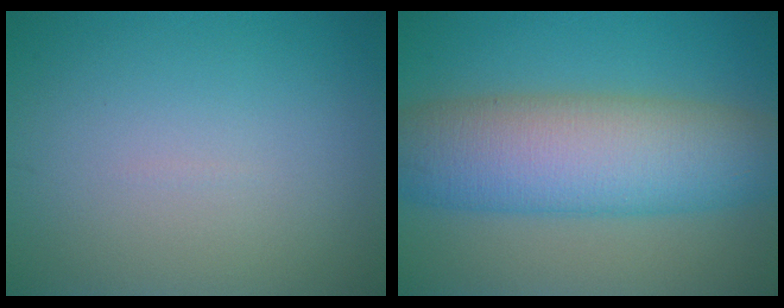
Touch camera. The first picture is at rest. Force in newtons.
{"total": 10.6, "press": 10.6, "slide": 0.4}